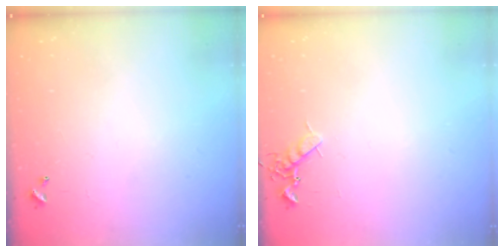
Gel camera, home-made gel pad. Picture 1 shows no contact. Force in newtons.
{"total": 7.8, "press": 7.8, "slide": 0.8}